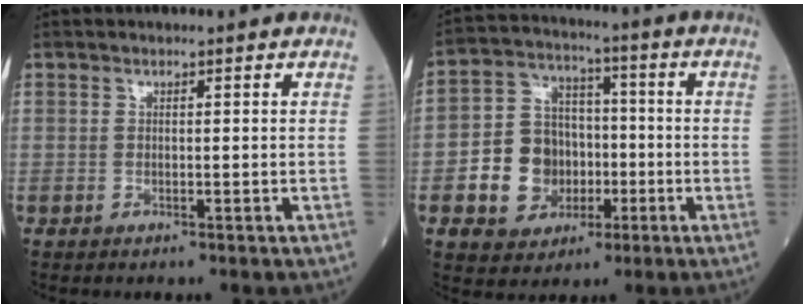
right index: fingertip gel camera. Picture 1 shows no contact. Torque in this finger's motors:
{"motor_torque": [0.83, -0.11, 0.26, 0.04]}